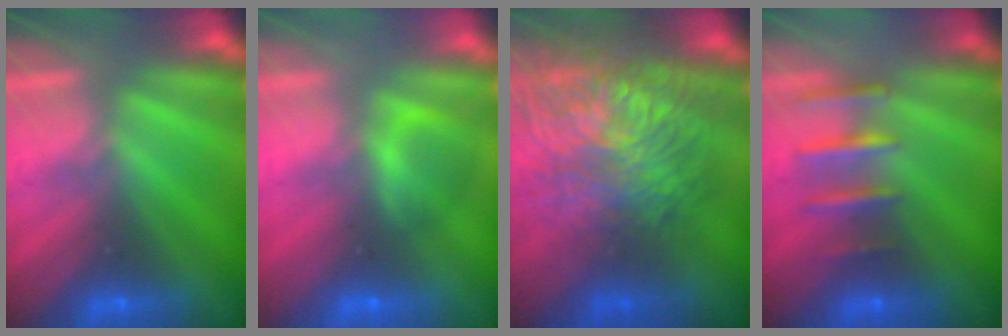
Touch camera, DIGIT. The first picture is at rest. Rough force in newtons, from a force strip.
{"total": 2.2}
{"total": 7.3}
{"total": 2.5}